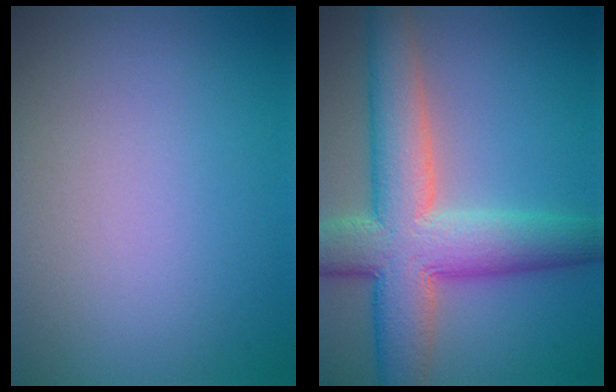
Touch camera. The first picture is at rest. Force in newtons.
{"total": 9.5, "press": 9.5, "slide": 0.2}